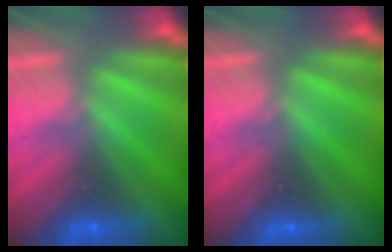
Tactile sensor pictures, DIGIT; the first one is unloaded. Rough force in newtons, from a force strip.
{"total": 0.0}